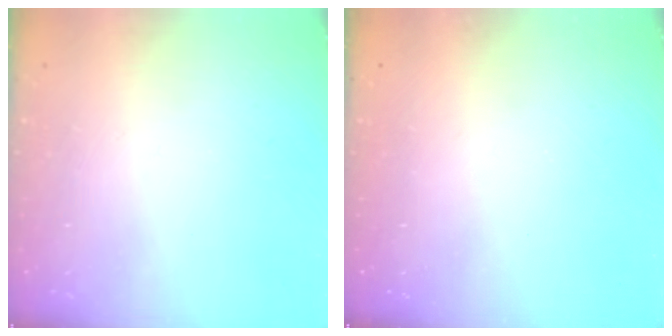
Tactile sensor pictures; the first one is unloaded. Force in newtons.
{"total": 0.0}